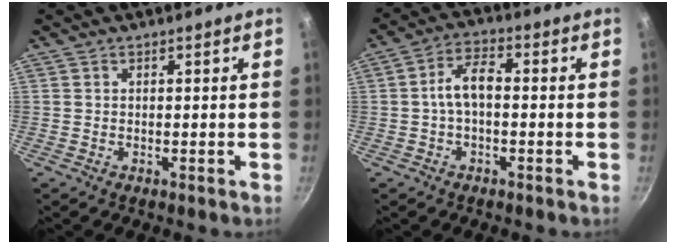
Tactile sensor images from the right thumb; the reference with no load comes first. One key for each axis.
{"total": 6.1, "fx": -0.5, "fy": 3.1, "fz": 5.2, "tx": -0.092, "ty": 0.030, "tz": -0.016}